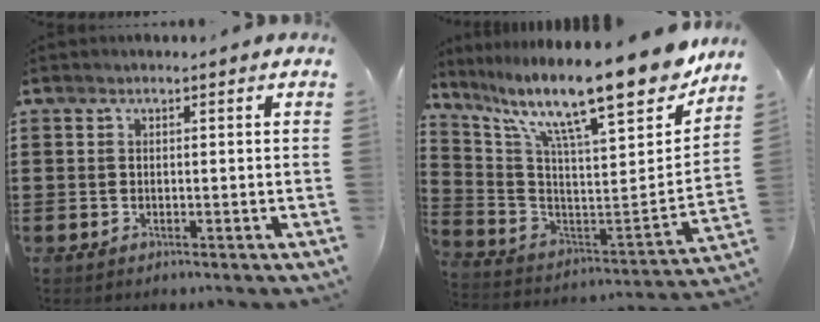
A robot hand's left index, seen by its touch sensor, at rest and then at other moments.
{"total": 16.0, "force": [12.3, 2.4, 10.0], "torque": [-0.191, -0.091, 0.198]}